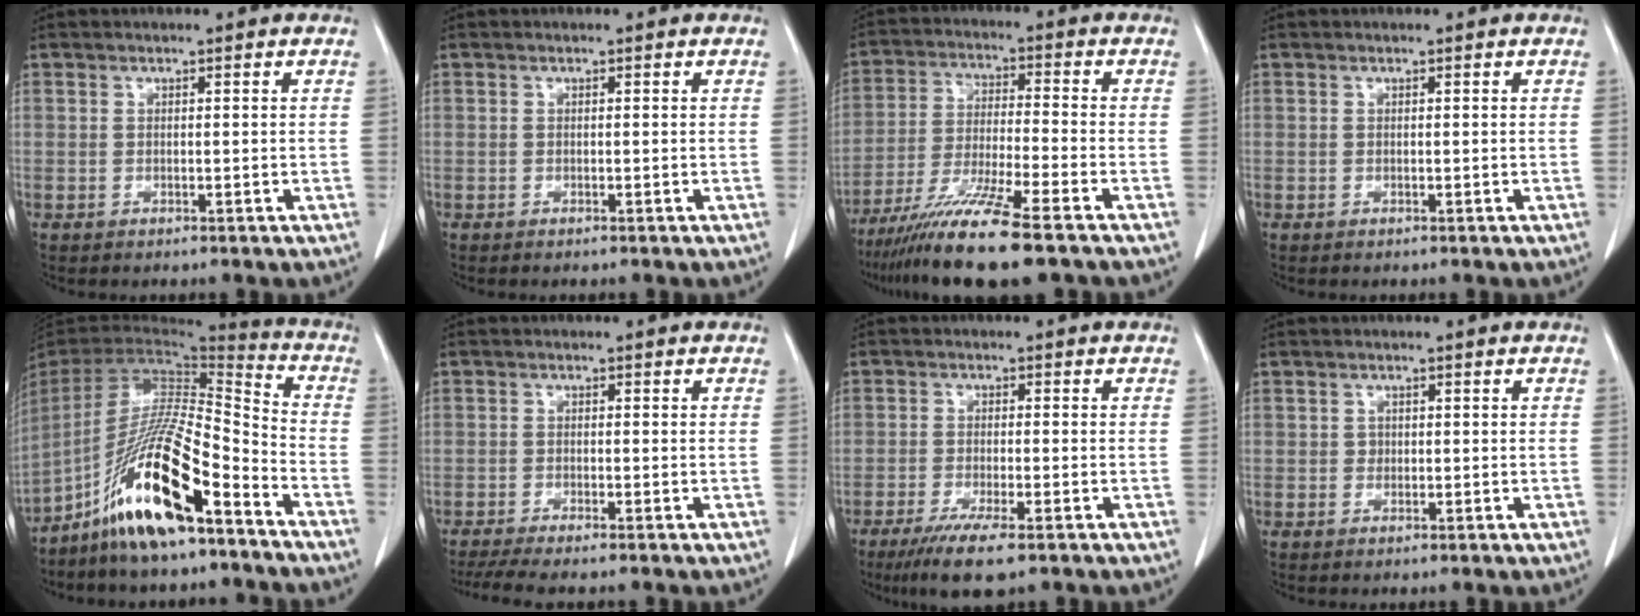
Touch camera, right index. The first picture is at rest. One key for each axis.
{"total": 0.0}
{"total": 12.4, "fx": -9.1, "fy": -0.8, "fz": 8.4, "tx": -0.156, "ty": -0.039, "tz": -0.162}
{"total": 0.0}
{"total": 17.6, "fx": -11.2, "fy": 2.0, "fz": 13.5, "tx": -0.279, "ty": -0.016, "tz": -0.208}
{"total": 6.0, "fx": -4.9, "fy": 0.0, "fz": 3.4, "tx": -0.051, "ty": -0.011, "tz": -0.079}
{"total": 7.1, "fx": -4.6, "fy": 0.8, "fz": 5.4, "tx": -0.094, "ty": -0.019, "tz": -0.073}
{"total": 0.7, "fx": 0.0, "fy": 0.7, "fz": 0.2, "tx": 0.001, "ty": 0.002, "tz": 0.001}